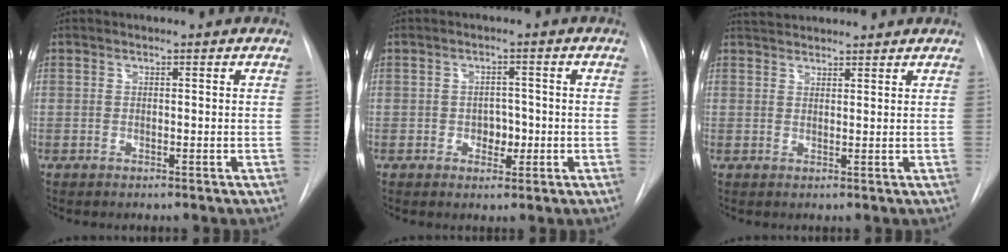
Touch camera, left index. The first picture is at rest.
{"total": 2.7, "force": [-0.6, 2.0, 1.8], "torque": [-0.019, 0.005, -0.005]}
{"total": 5.3, "force": [5.1, 0.7, 1.2], "torque": [-0.023, 0.039, 0.081]}